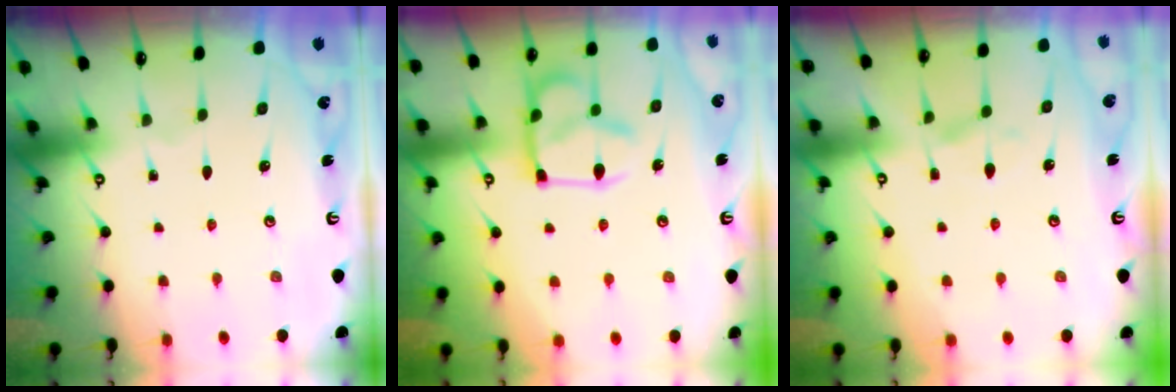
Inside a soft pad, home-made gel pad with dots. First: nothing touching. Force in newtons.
{"total": 15.9, "press": 15.9, "slide": 1.2}
{"total": 1.4, "press": 1.0, "slide": 1.0}